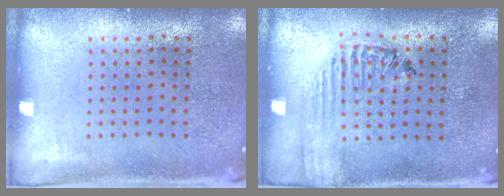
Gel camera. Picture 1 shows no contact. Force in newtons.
{"total": 1.6, "press": 1.6, "slide": 0.4}